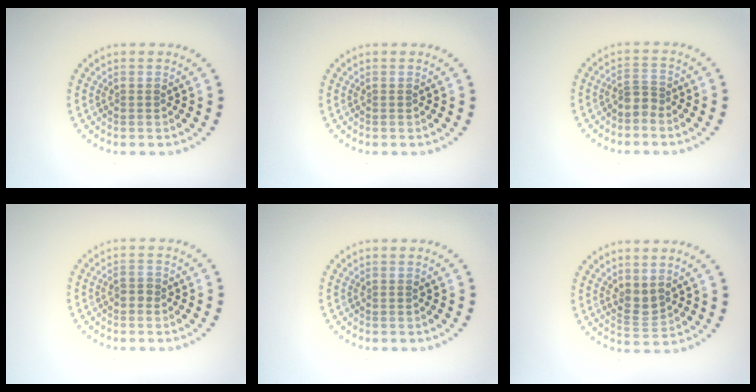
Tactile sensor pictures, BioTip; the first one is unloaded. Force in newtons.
{"total": 0.0}
{"total": 1.3, "press": 0.9, "slide": 0.9}
{"total": 1.1, "press": 1.0, "slide": 0.3}
{"total": 0.0}
{"total": 1.8, "press": 1.6, "slide": 1.0}